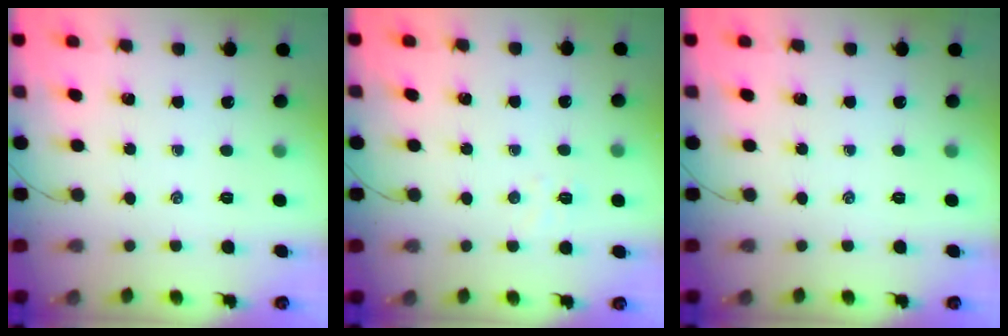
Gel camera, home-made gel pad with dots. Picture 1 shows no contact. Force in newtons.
{"total": 3.0, "press": 2.8, "slide": 0.8}
{"total": 0.0}